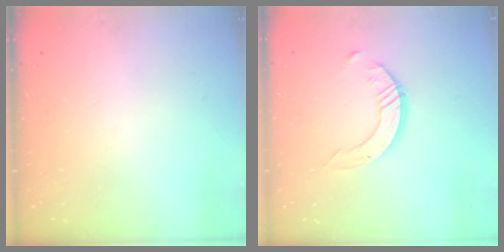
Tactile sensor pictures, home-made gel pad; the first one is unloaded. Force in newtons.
{"total": 2.5, "press": 2.5, "slide": 0.3}